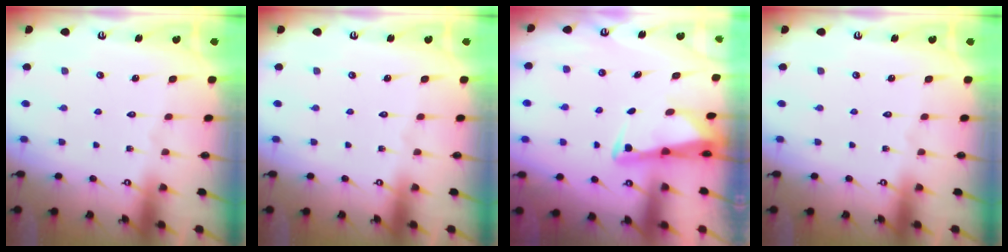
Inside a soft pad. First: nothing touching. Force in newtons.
{"total": 0.0}
{"total": 2.5, "press": 2.5, "slide": 0.5}
{"total": 0.0}